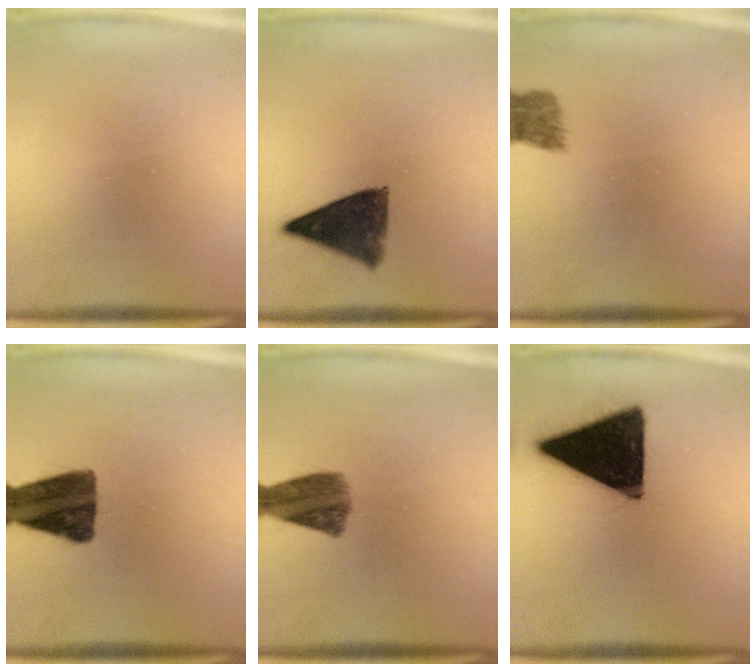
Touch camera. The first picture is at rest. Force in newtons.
{"total": 10.5}
{"total": 1.9}
{"total": 14.6}
{"total": 7.3}
{"total": 19.2}